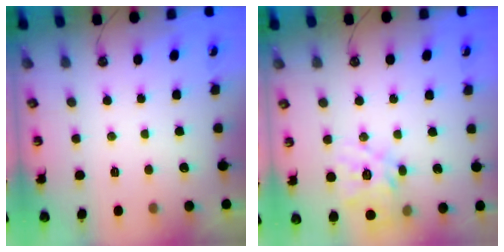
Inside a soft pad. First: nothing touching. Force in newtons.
{"total": 15.1, "press": 15.0, "slide": 1.5}